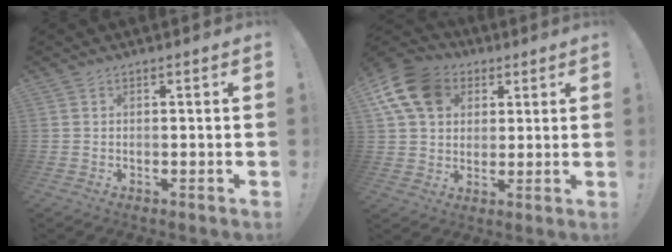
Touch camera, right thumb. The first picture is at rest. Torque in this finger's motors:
{"motor_torque": [0.35, 0.33, 1.02, 0.34, 0.20]}